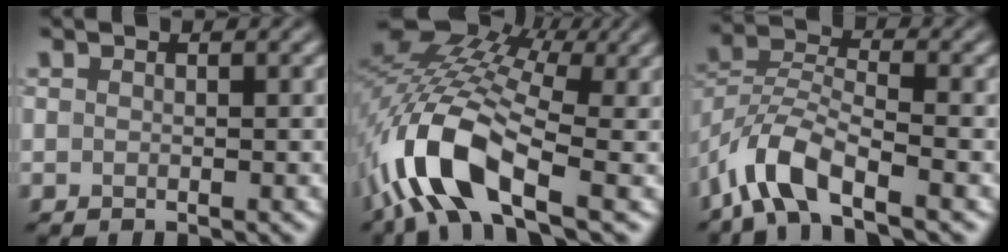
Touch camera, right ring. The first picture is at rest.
{"total": 11.3, "force": [-3.7, 5.4, 9.3], "torque": [-0.192, 0.024, -0.084]}
{"total": 6.8, "force": [-4.5, 2.3, 4.6], "torque": [-0.091, 0.005, -0.097]}